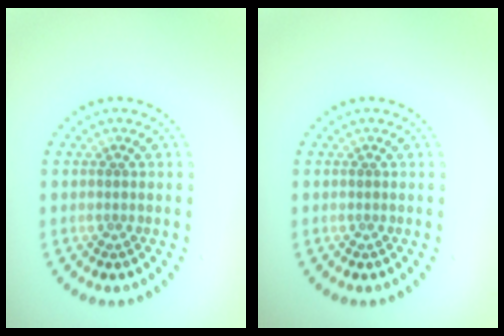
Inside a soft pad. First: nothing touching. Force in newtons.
{"total": 0.0}